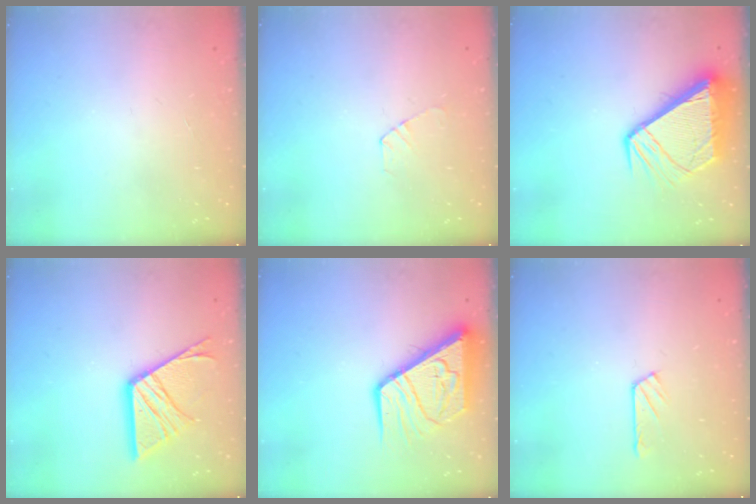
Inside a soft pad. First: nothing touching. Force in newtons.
{"total": 4.9, "press": 4.8, "slide": 0.6}
{"total": 12.6, "press": 12.6, "slide": 1.5}
{"total": 15.3, "press": 15.2, "slide": 1.5}
{"total": 12.0, "press": 11.9, "slide": 1.4}
{"total": 5.3, "press": 5.3, "slide": 0.6}